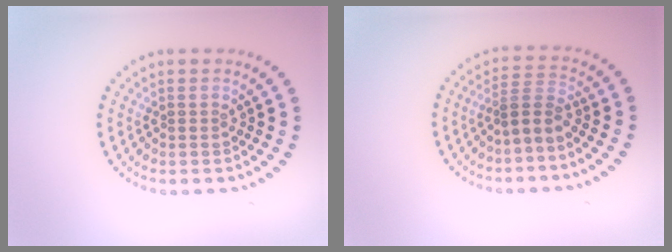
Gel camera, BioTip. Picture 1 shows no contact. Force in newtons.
{"total": 2.2, "press": 1.6, "slide": 1.5}